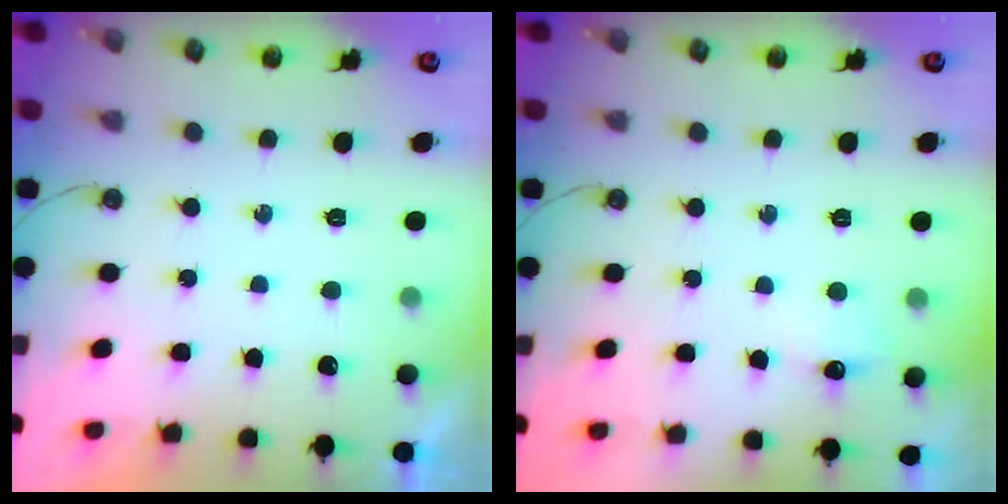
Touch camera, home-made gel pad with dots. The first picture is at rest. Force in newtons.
{"total": 5.1, "press": 5.0, "slide": 1.2}